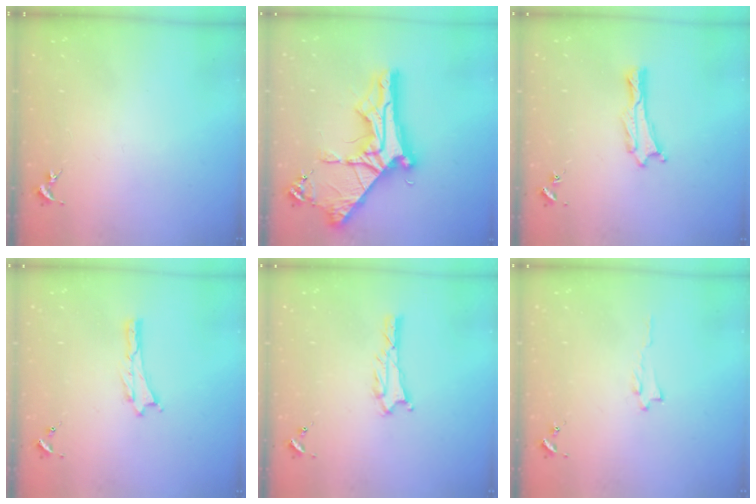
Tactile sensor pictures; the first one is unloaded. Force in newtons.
{"total": 12.0, "press": 12.0, "slide": 1.3}
{"total": 0.0}
{"total": 0.0}
{"total": 0.7, "press": 0.7, "slide": 0.1}
{"total": 0.6, "press": 0.6, "slide": 0.1}